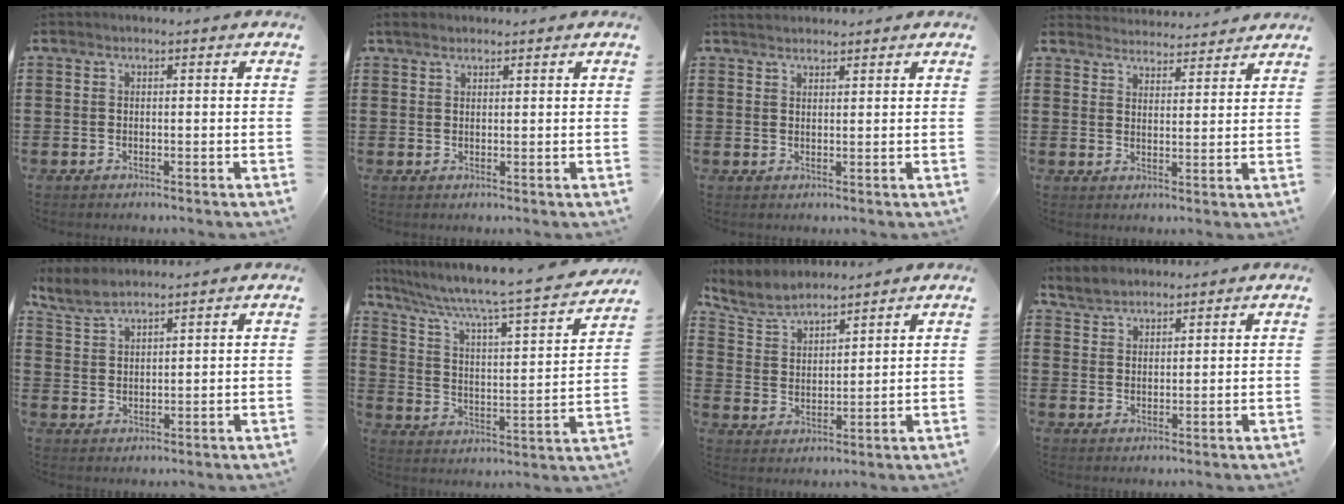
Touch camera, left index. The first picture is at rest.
{"total": 1.8, "force": [1.5, 0.7, 0.7], "torque": [-0.017, 0.005, 0.029]}
{"total": 1.8, "force": [1.8, 0.4, 0.3], "torque": [-0.010, 0.004, 0.035]}
{"total": 3.7, "force": [3.7, 0.3, -0.2], "torque": [-0.008, -0.018, 0.067]}
{"total": 3.8, "force": [3.5, 0.9, 1.3], "torque": [-0.036, -0.005, 0.065]}
{"total": 6.0, "force": [5.0, 0.2, 3.3], "torque": [-0.090, -0.050, 0.073]}
{"total": 5.3, "force": [4.9, 1.3, 1.5], "torque": [-0.051, -0.015, 0.089]}
{"total": 2.8, "force": [2.7, 1.0, 0.0], "torque": [-0.011, 0.002, 0.051]}